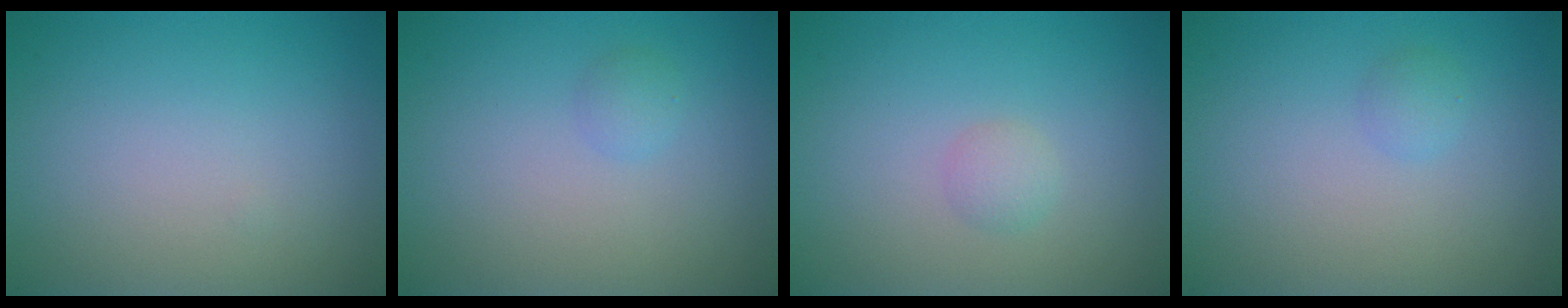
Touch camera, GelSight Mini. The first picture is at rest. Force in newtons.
{"total": 0.9, "press": 0.9, "slide": 0.1}
{"total": 1.2, "press": 1.2, "slide": 0.0}
{"total": 0.9, "press": 0.9, "slide": 0.1}